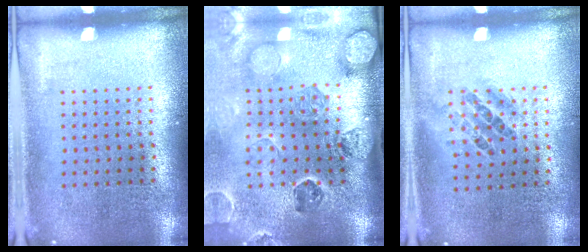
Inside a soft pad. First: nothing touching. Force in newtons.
{"total": 2.9, "press": 2.7, "slide": 0.9}
{"total": 0.9, "press": 0.7, "slide": 0.6}